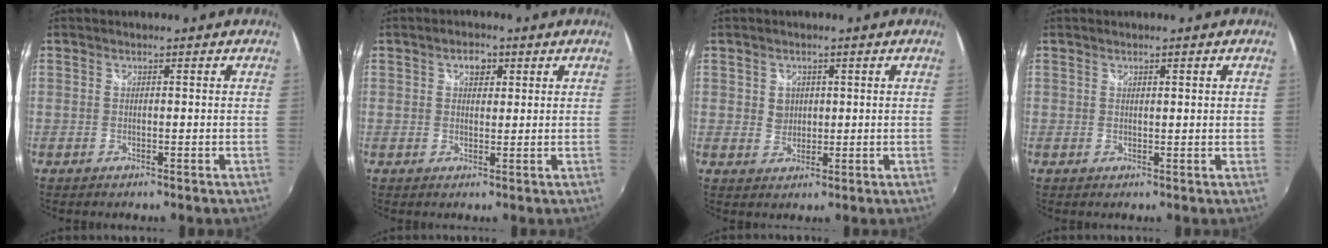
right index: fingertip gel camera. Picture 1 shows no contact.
{"total": 3.1, "force": [1.3, 2.1, 1.9], "torque": [-0.024, 0.008, 0.020]}
{"total": 3.0, "force": [0.6, 2.9, 0.9], "torque": [-0.010, 0.003, 0.010]}
{"total": 1.7, "force": [0.8, -1.4, 0.2], "torque": [0.009, -0.004, 0.018]}